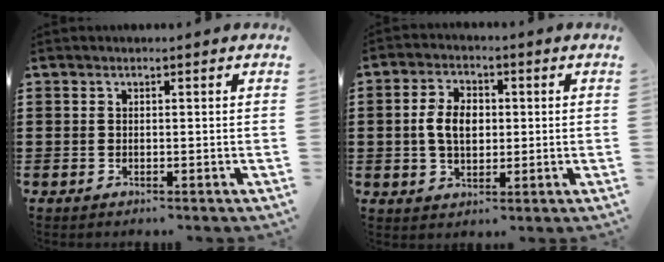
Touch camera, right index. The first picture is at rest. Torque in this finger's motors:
{"motor_torque": [0.80, 0.73, 0.51, 0.11]}